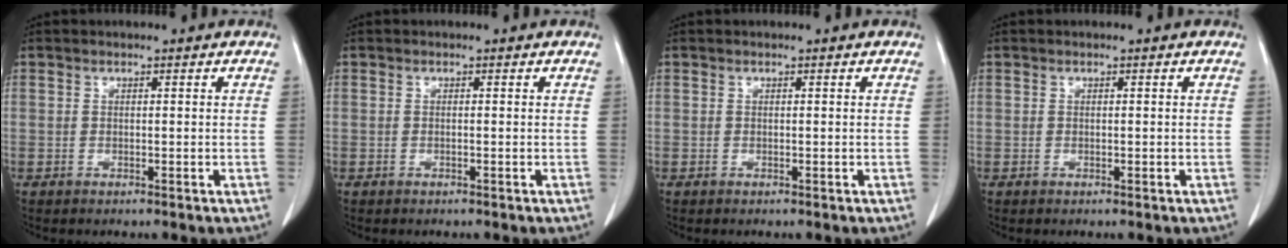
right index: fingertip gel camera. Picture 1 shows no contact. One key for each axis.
{"total": 0.0}
{"total": 0.0}
{"total": 0.0}